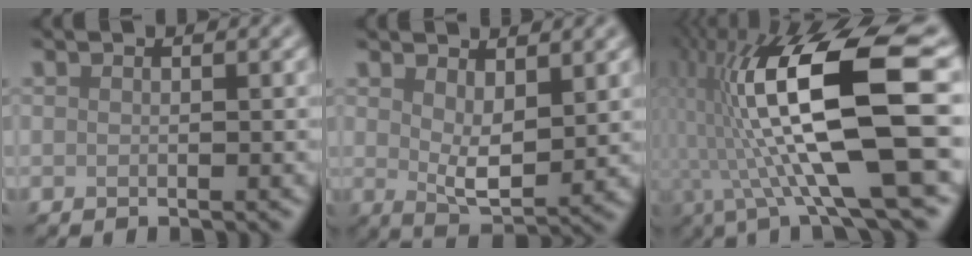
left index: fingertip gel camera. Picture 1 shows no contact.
{"total": 3.9, "force": [1.6, 1.5, 3.2], "torque": [-0.059, -0.012, 0.032]}
{"total": 14.7, "force": [0.3, 3.6, 14.2], "torque": [-0.263, 0.014, 0.003]}